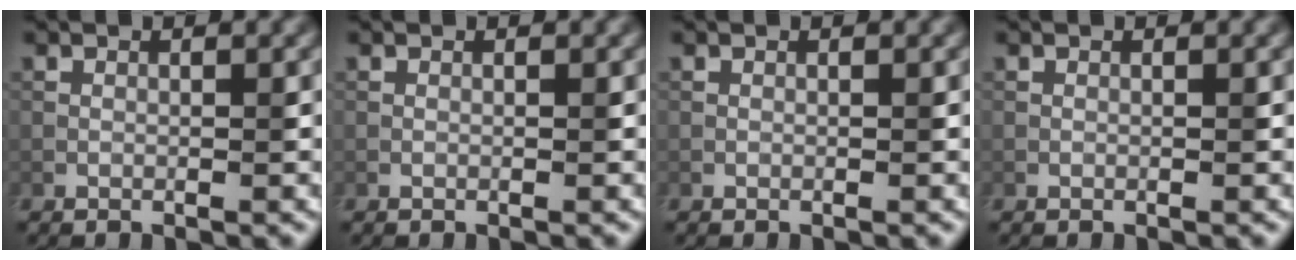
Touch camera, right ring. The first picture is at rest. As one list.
[{"total": 0.0}, {"total": 0.0}, {"total": 0.0}]